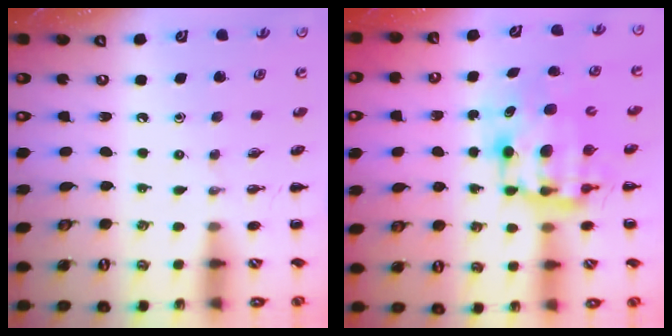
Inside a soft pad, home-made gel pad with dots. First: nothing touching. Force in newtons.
{"total": 8.8, "press": 8.5, "slide": 2.1}